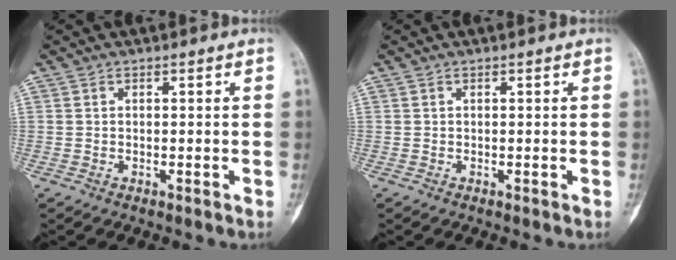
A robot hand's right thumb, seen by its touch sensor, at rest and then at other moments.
{"total": 0.0}